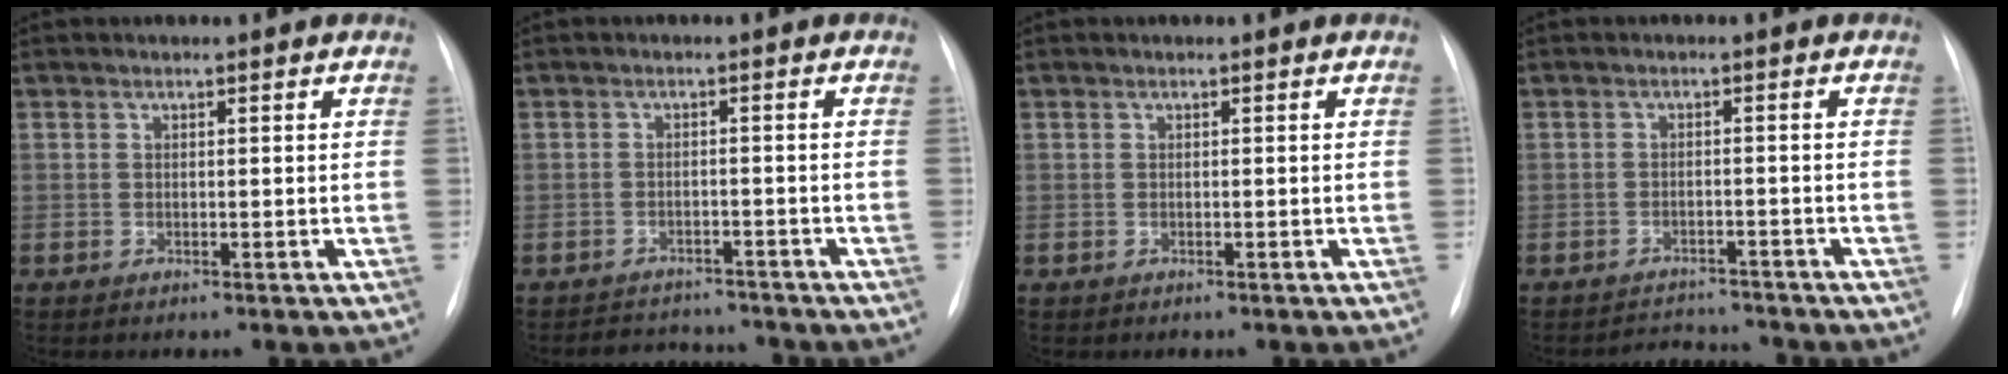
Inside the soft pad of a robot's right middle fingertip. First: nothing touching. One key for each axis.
{"total": 6.4, "fx": -6.1, "fy": 1.7, "fz": 0.6, "tx": -0.007, "ty": 0.007, "tz": -0.083}
{"total": 0.0}
{"total": 4.7, "fx": -4.6, "fy": 1.0, "fz": -0.1, "tx": 0.000, "ty": 0.007, "tz": -0.067}